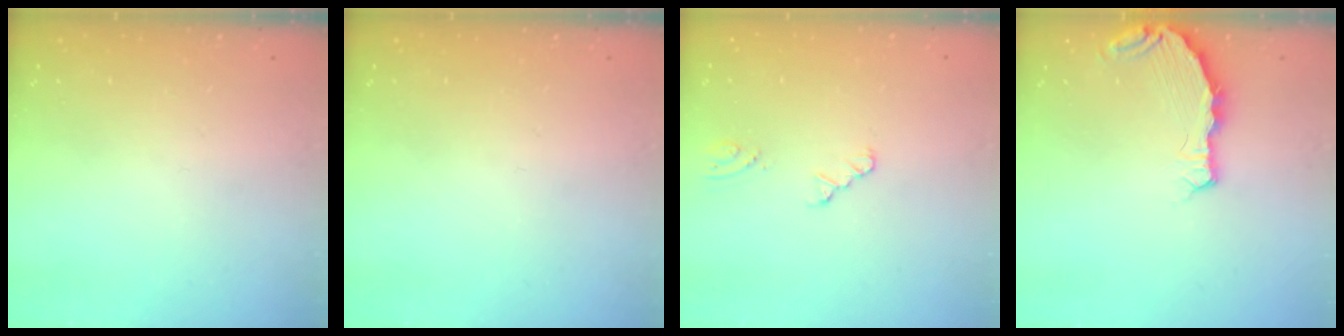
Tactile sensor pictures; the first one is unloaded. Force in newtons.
{"total": 0.0}
{"total": 1.7, "press": 1.7, "slide": 0.3}
{"total": 7.3, "press": 5.2, "slide": 5.2}